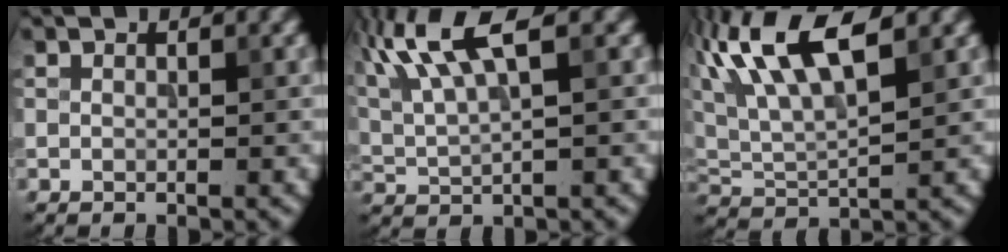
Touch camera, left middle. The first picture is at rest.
{"total": 7.8, "force": [3.8, 2.1, 6.5], "torque": [-0.138, 0.016, 0.076]}
{"total": 9.2, "force": [4.8, 3.2, 7.1], "torque": [-0.145, 0.025, 0.084]}